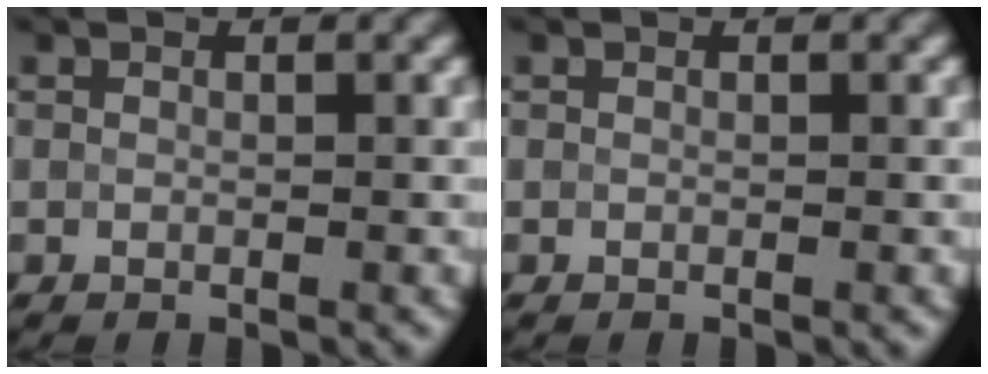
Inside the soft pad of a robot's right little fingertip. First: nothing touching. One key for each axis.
{"total": 0.0}